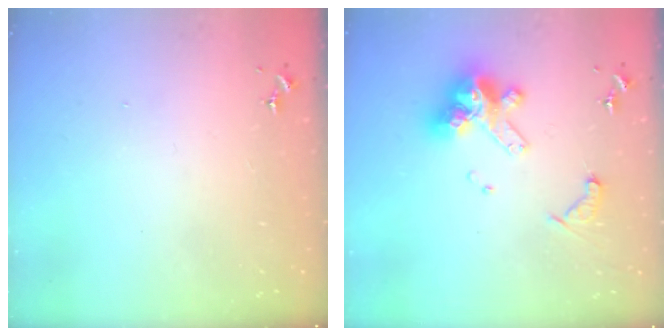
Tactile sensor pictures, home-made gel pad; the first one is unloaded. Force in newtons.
{"total": 14.8, "press": 14.6, "slide": 2.4}